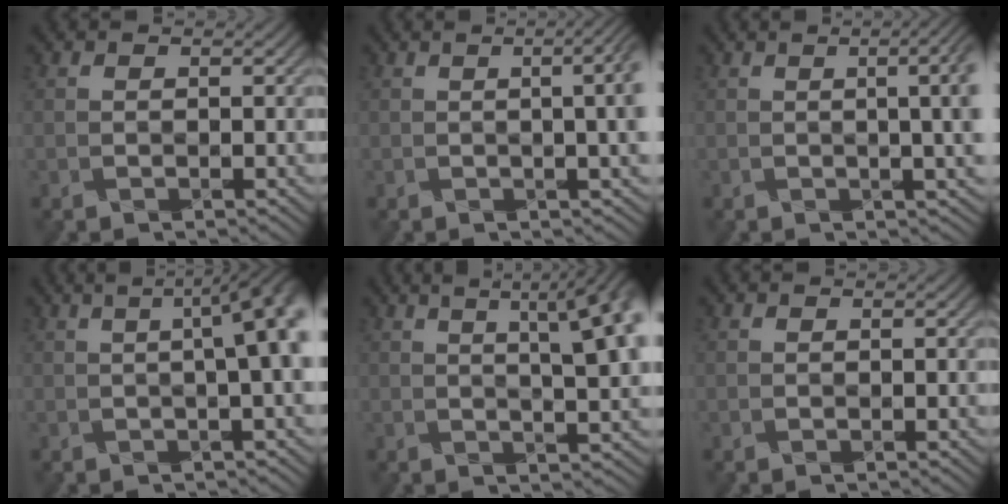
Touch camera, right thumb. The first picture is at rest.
{"total": 7.8, "force": [0.5, 2.5, 7.4], "torque": [-0.061, 0.025, -0.001]}
{"total": 8.9, "force": [0.8, 2.9, 8.3], "torque": [-0.067, 0.025, 0.003]}
{"total": 12.1, "force": [0.8, 3.7, 11.5], "torque": [-0.093, 0.039, -0.005]}
{"total": 13.6, "force": [4.0, 4.5, 12.2], "torque": [-0.131, 0.052, 0.048]}
{"total": 0.0}